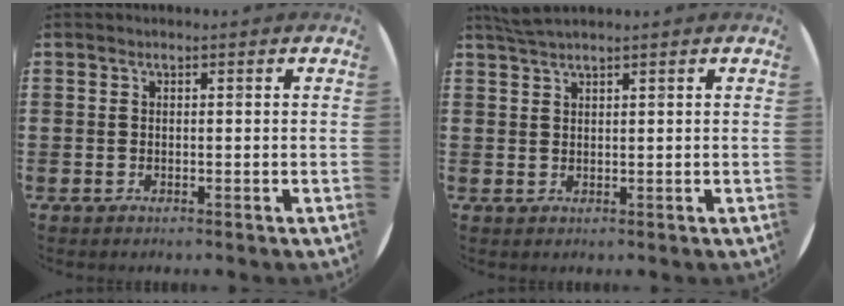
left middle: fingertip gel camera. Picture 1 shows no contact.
{"total": 2.0, "force": [1.8, 0.0, 0.8], "torque": [-0.017, 0.002, 0.035]}